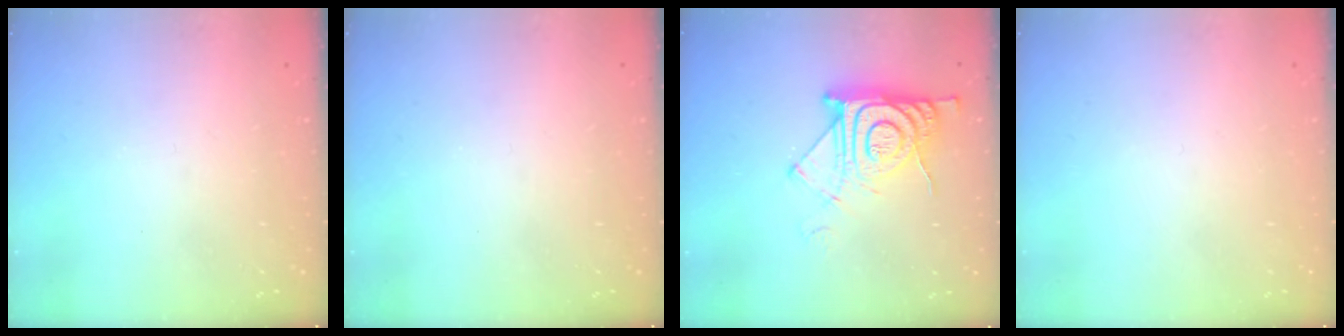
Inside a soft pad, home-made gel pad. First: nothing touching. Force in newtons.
{"total": 0.0}
{"total": 14.0, "press": 14.0, "slide": 1.1}
{"total": 1.5, "press": 1.5, "slide": 0.1}